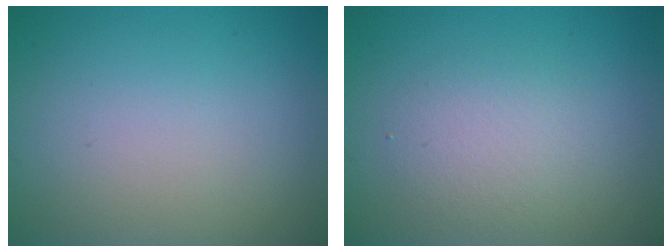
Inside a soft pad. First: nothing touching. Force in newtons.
{"total": 2.8, "press": 2.8, "slide": 0.1}